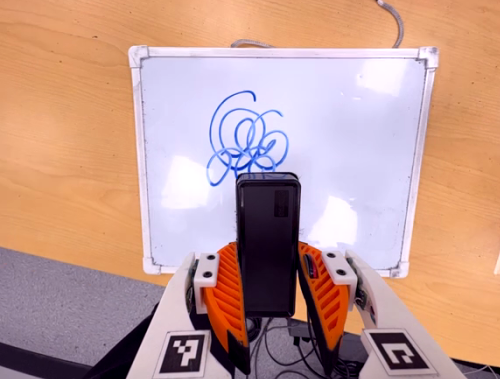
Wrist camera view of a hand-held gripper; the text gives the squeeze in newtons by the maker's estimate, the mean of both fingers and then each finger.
{"total": 4.3, "left": 3.0, "right": 5.5}